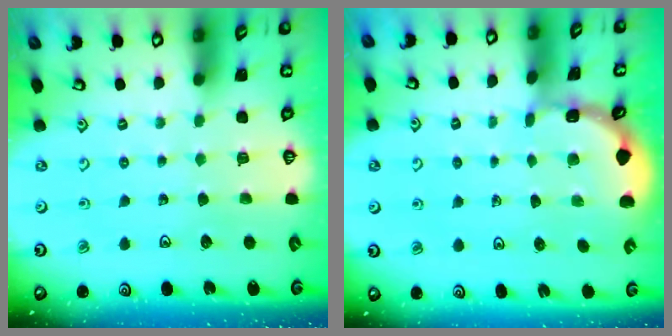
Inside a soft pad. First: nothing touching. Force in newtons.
{"total": 1.0, "press": 0.9, "slide": 0.2}